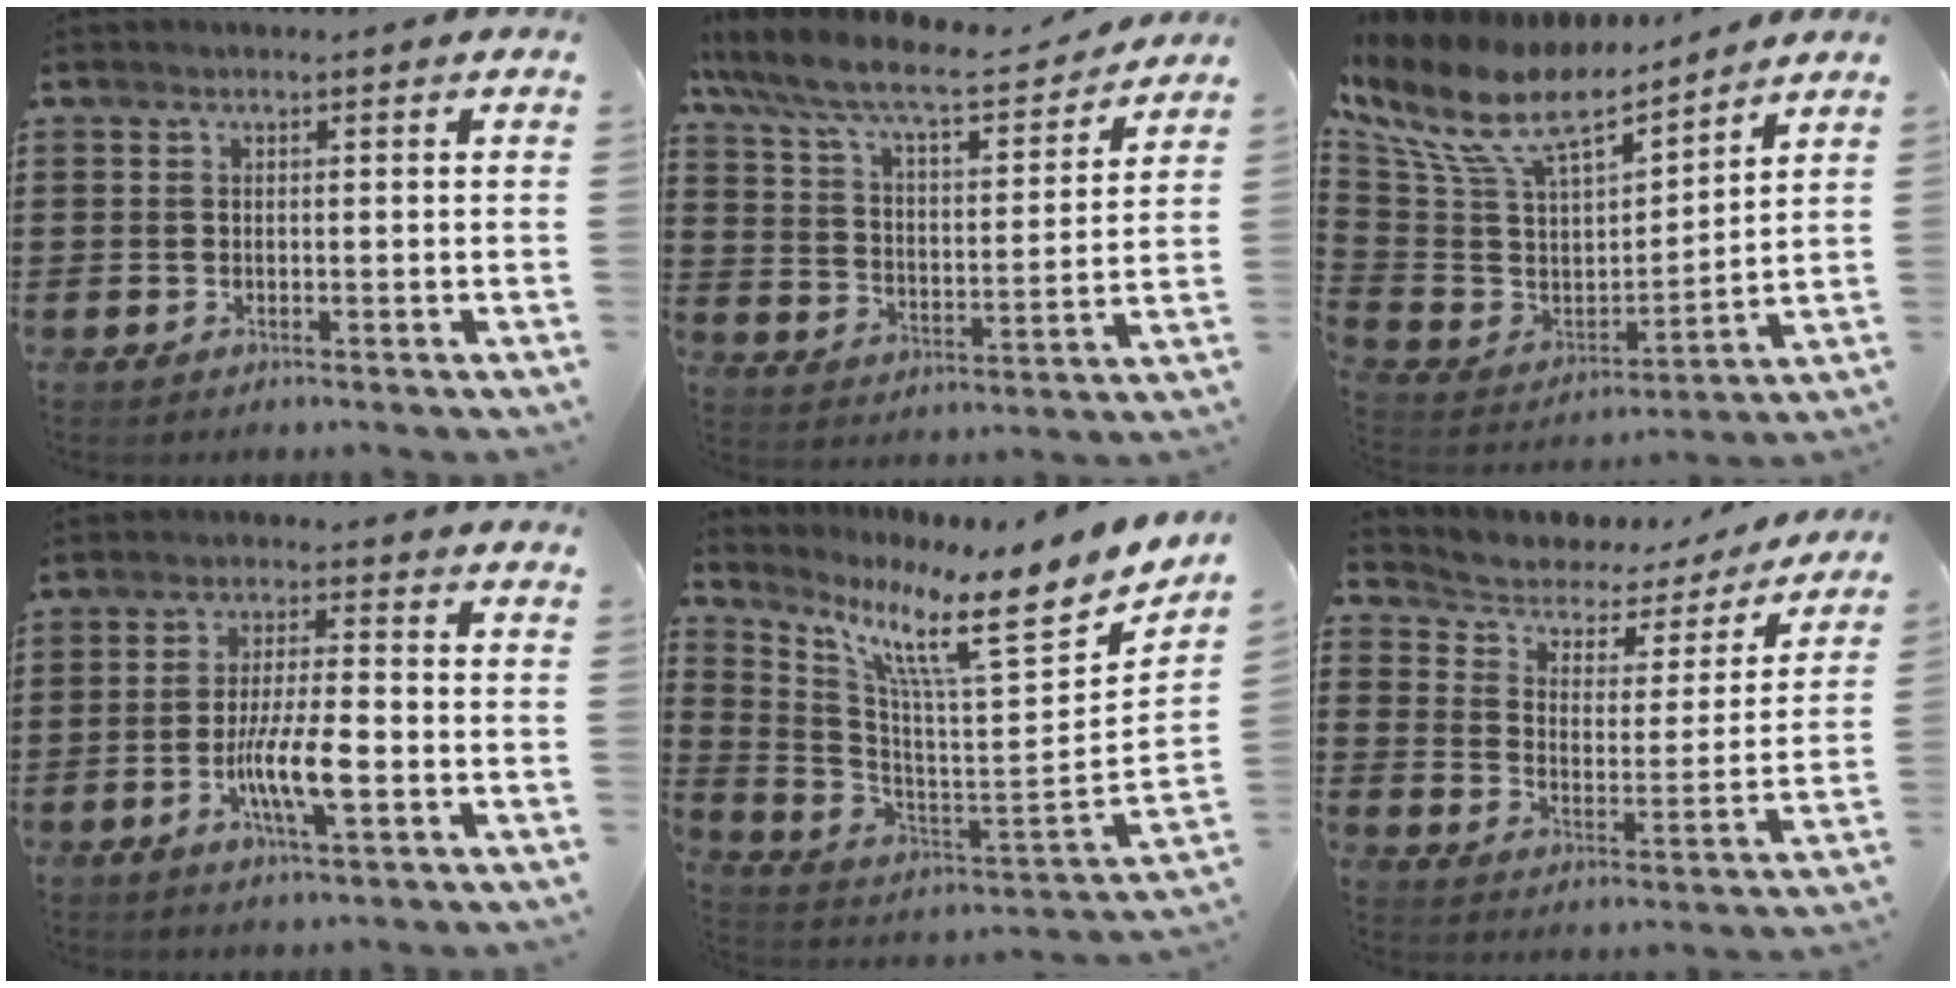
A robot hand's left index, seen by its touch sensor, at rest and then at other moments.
{"total": 8.7, "force": [7.6, 1.2, 4.1], "torque": [-0.112, -0.045, 0.124]}
{"total": 12.0, "force": [8.8, 4.7, 6.7], "torque": [-0.174, -0.053, 0.153]}
{"total": 7.9, "force": [-2.5, 1.8, 7.2], "torque": [-0.145, -0.006, -0.049]}
{"total": 10.8, "force": [7.1, 1.0, 8.1], "torque": [-0.164, -0.067, 0.103]}
{"total": 3.6, "force": [2.5, 2.5, 0.9], "torque": [-0.039, -0.018, 0.032]}